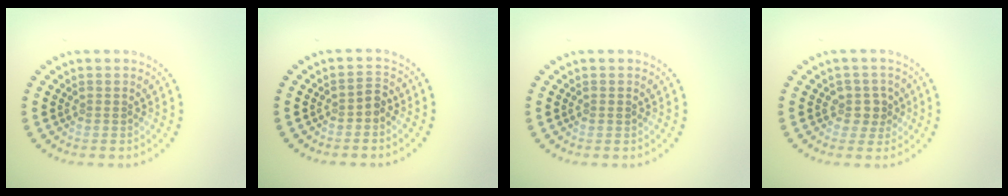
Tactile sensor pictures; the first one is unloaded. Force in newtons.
{"total": 1.1, "press": 1.0, "slide": 0.5}
{"total": 0.6, "press": 0.6, "slide": 0.0}
{"total": 2.0, "press": 1.7, "slide": 1.2}